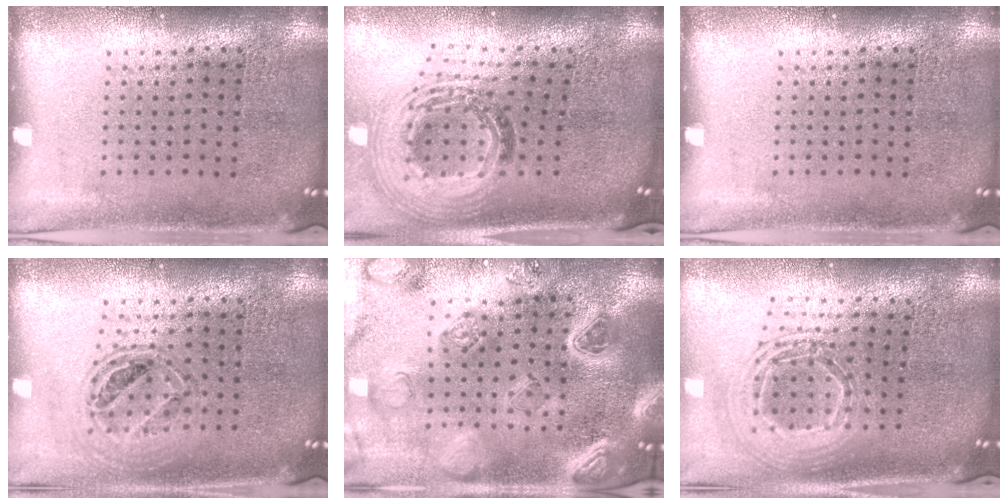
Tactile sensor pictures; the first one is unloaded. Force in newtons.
{"total": 2.0, "press": 1.6, "slide": 1.2}
{"total": 0.0}
{"total": 0.8, "press": 0.8, "slide": 0.1}
{"total": 2.9, "press": 2.9, "slide": 0.7}
{"total": 2.1, "press": 1.7, "slide": 1.3}